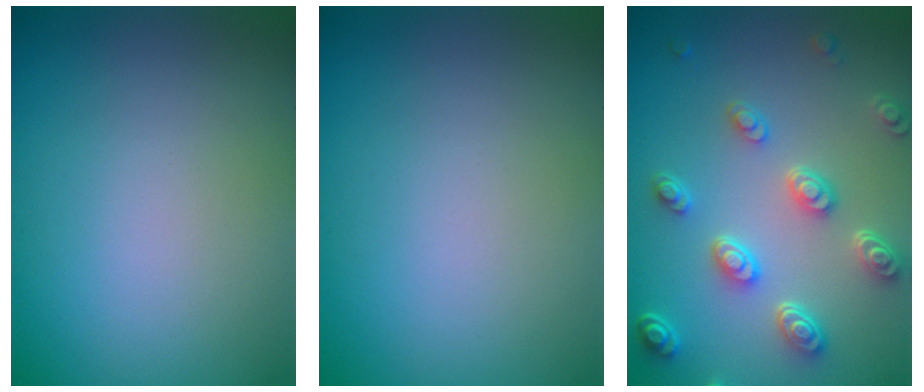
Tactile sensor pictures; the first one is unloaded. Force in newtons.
{"total": 0.0}
{"total": 4.6, "press": 3.7, "slide": 2.8}